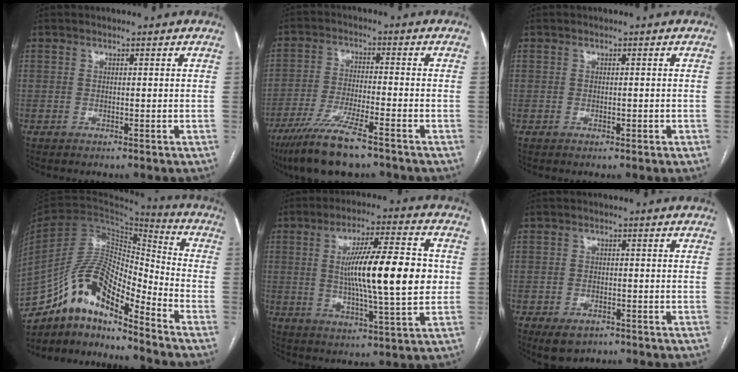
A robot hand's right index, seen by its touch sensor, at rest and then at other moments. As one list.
[{"total": 10.8, "force": [-7.8, 1.3, 7.4], "torque": [-0.140, -0.029, -0.136]}, {"total": 0.8, "force": [-0.3, 0.3, 0.7], "torque": [-0.015, -0.001, -0.002]}, {"total": 16.0, "force": [-11.6, 4.0, 10.3], "torque": [-0.195, 0.031, -0.206]}, {"total": 16.2, "force": [1.2, 2.0, 16.0], "torque": [-0.264, 0.008, 0.016]}, {"total": 3.9, "force": [-2.4, 2.4, 1.9], "torque": [-0.035, -0.005, -0.026]}]